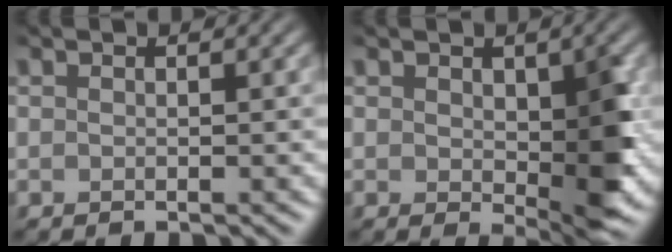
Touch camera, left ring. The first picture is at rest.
{"total": 5.3, "force": [-0.1, 2.7, 4.6], "torque": [-0.070, -0.011, 0.010]}